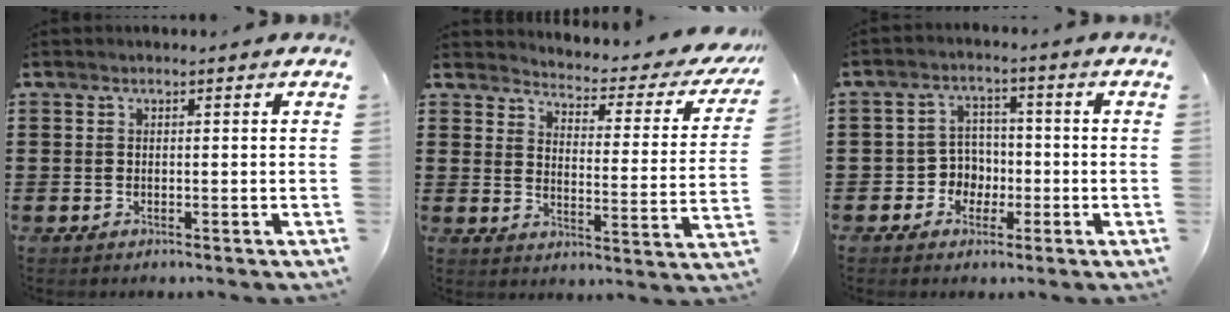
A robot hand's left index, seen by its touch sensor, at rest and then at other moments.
{"total": 3.0, "force": [2.7, 0.4, 1.1], "torque": [-0.034, -0.030, 0.036]}
{"total": 4.3, "force": [-1.5, 3.9, 1.2], "torque": [-0.036, 0.010, -0.032]}